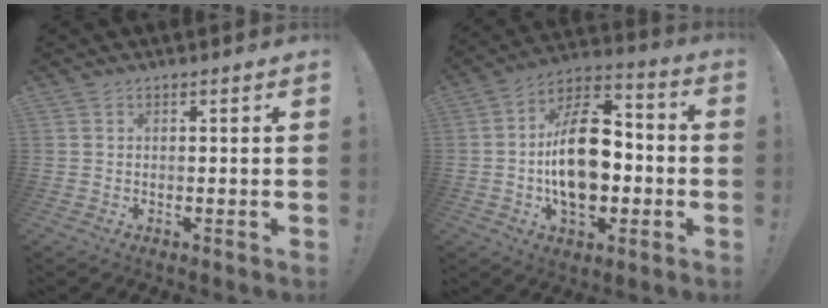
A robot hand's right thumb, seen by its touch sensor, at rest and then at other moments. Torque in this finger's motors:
{"motor_torque": [0.59, 0.64, 1.42, -0.24, 0.40]}